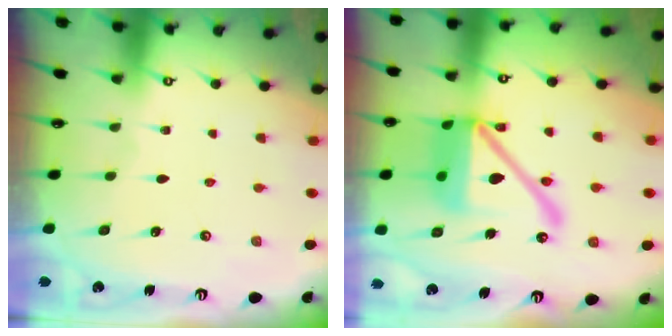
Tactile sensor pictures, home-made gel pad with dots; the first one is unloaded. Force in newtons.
{"total": 19.5, "press": 19.3, "slide": 2.7}